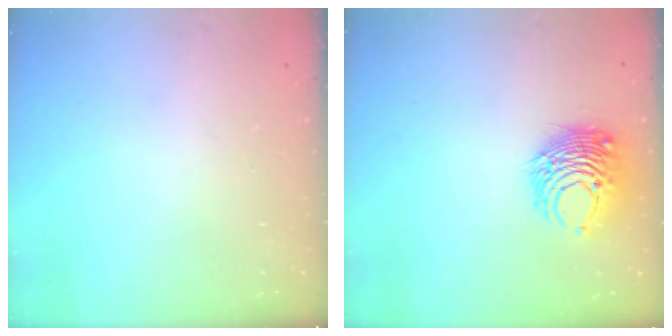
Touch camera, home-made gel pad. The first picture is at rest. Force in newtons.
{"total": 9.2, "press": 9.2, "slide": 0.5}